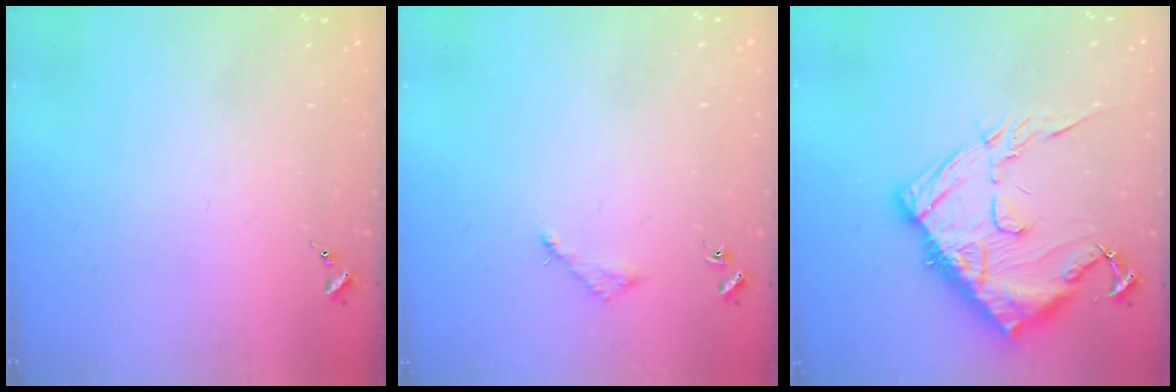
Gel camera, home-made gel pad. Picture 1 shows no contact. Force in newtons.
{"total": 3.0, "press": 3.0, "slide": 0.4}
{"total": 18.7, "press": 18.6, "slide": 1.2}